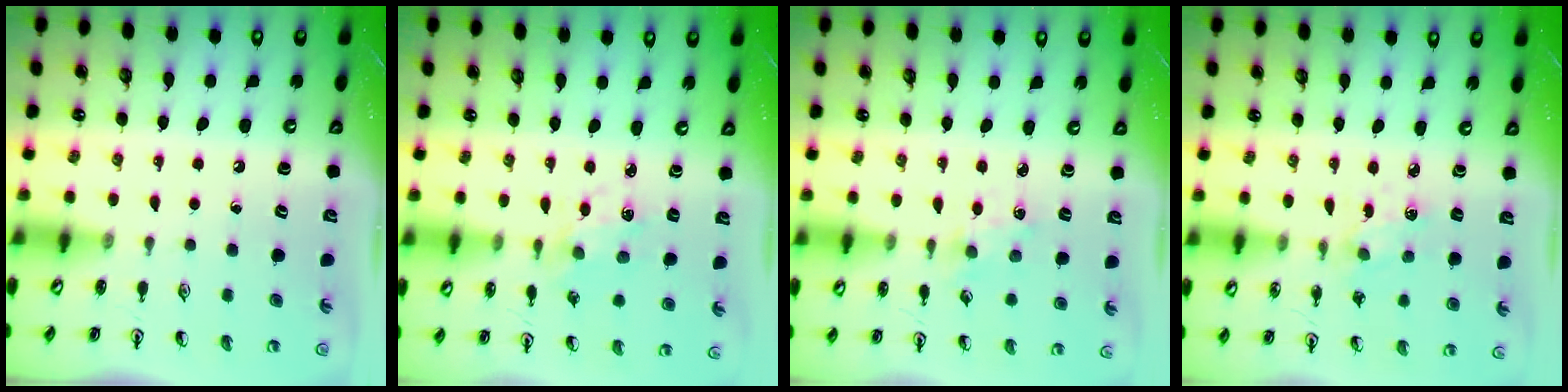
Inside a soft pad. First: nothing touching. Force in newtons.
{"total": 2.4, "press": 2.4, "slide": 0.5}
{"total": 1.9, "press": 1.9, "slide": 0.3}
{"total": 2.2, "press": 2.1, "slide": 0.5}